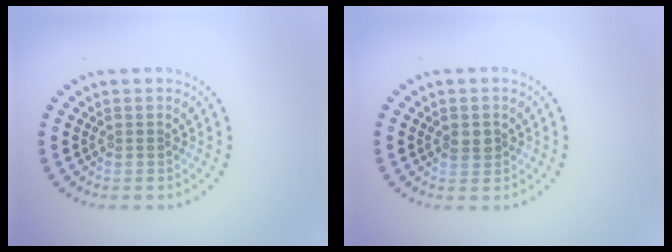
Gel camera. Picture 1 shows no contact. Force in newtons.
{"total": 1.3, "press": 1.3, "slide": 0.3}